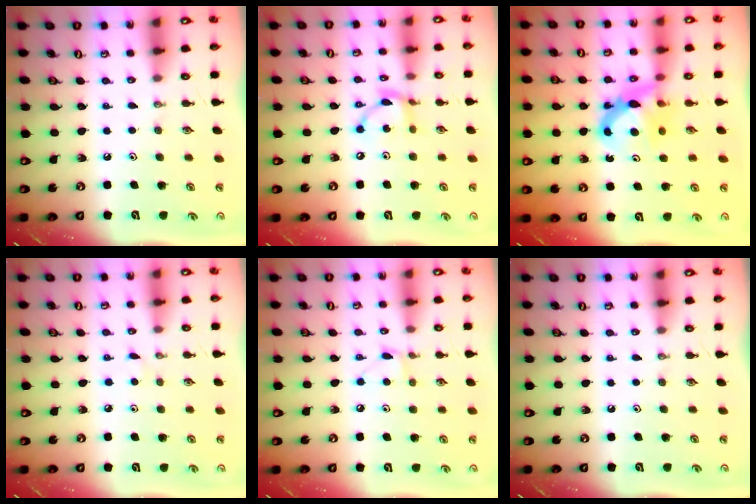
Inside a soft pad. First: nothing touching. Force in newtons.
{"total": 10.0, "press": 10.0, "slide": 0.5}
{"total": 7.2, "press": 7.2, "slide": 0.5}
{"total": 2.1, "press": 2.1, "slide": 0.3}
{"total": 5.5, "press": 5.5, "slide": 0.5}
{"total": 0.0}